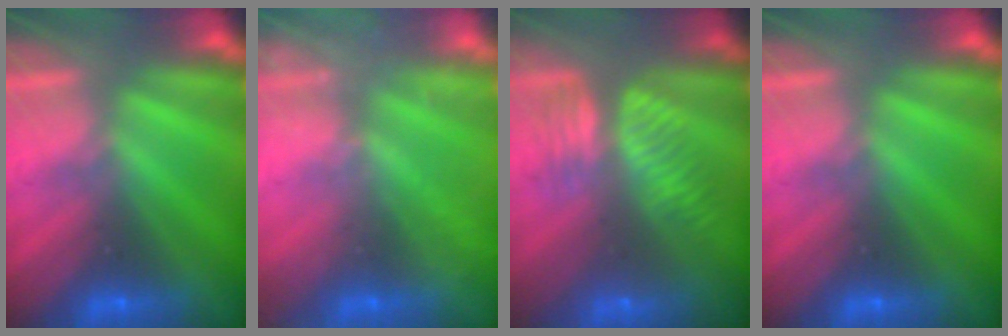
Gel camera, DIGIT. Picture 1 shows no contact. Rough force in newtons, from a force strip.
{"total": 2.2}
{"total": 9.4}
{"total": 0.0}